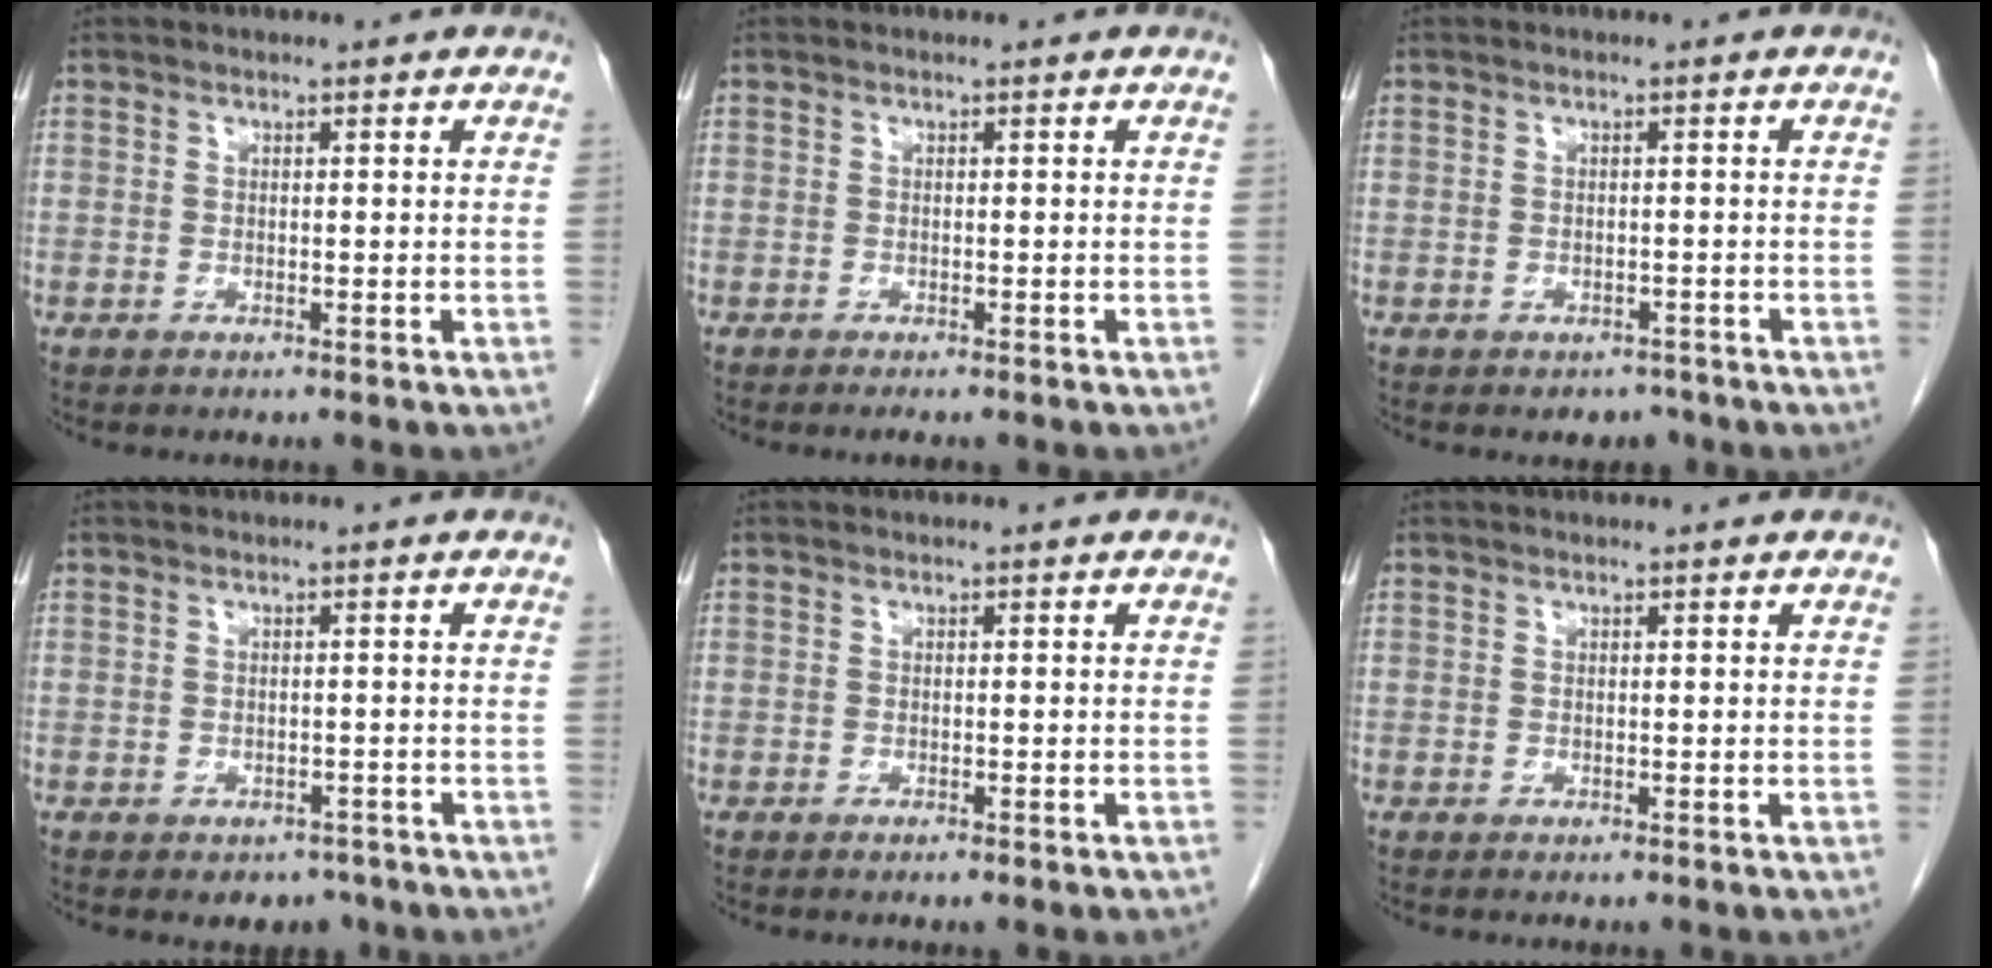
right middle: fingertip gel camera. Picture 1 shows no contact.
{"total": 1.3, "force": [-1.1, 0.1, 0.7], "torque": [-0.009, -0.002, -0.012]}
{"total": 1.8, "force": [-1.4, 1.1, 0.2], "torque": [-0.001, 0.004, -0.017]}
{"total": 2.7, "force": [-2.0, 1.6, 0.6], "torque": [-0.001, 0.006, -0.022]}
{"total": 1.4, "force": [-1.0, 0.1, 0.9], "torque": [-0.012, -0.001, -0.009]}
{"total": 0.0}